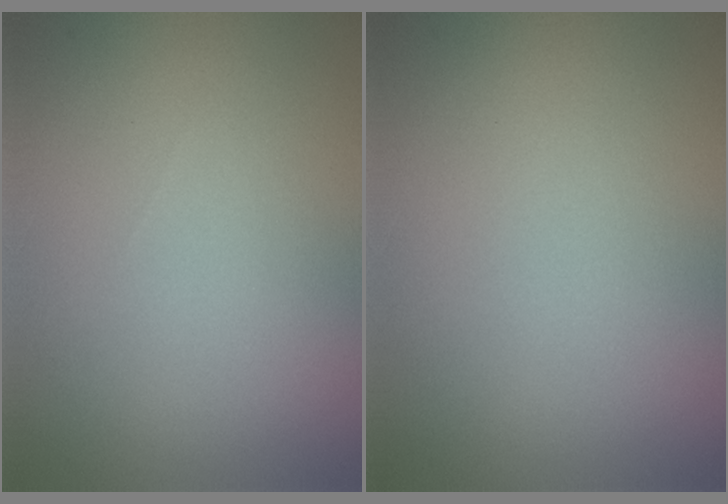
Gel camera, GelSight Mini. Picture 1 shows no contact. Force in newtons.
{"total": 0.0}